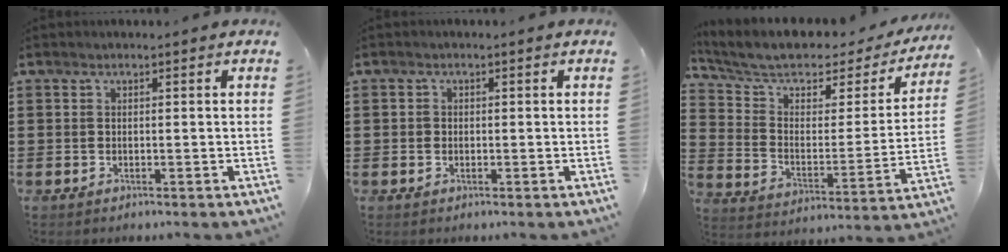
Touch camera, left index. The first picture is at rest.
{"total": 0.9, "force": [-0.1, 0.8, 0.3], "torque": [-0.010, 0.004, -0.003]}
{"total": 6.8, "force": [5.1, 2.9, 3.5], "torque": [-0.096, -0.033, 0.085]}